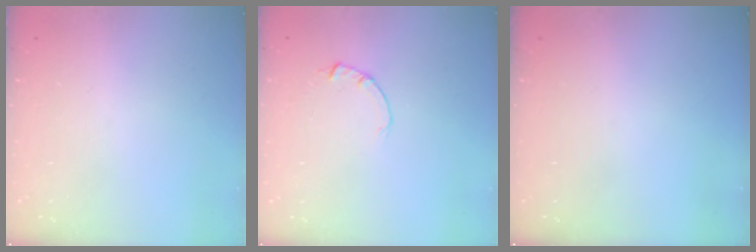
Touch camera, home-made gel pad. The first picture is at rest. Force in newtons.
{"total": 2.0, "press": 2.0, "slide": 0.3}
{"total": 0.0}